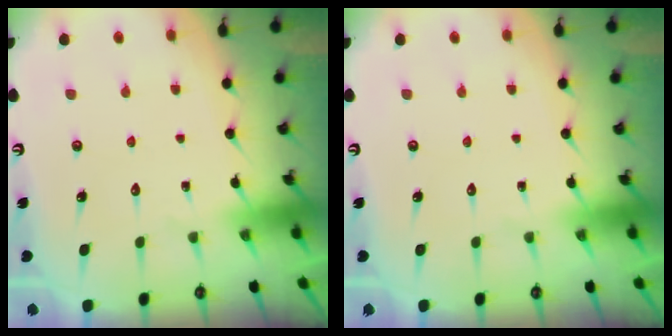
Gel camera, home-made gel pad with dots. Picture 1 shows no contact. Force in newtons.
{"total": 0.0}